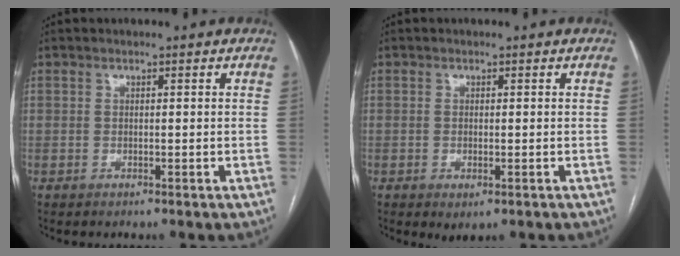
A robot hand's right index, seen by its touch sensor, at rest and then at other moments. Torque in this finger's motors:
{"motor_torque": [0.36, -0.23, 0.15, 0.02]}